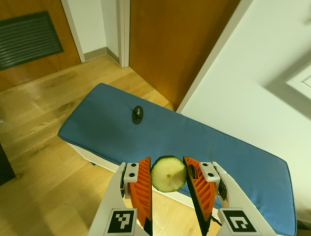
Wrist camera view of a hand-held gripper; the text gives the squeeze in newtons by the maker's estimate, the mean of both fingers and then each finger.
{"total": 10.6, "left": 11.2, "right": 9.9}